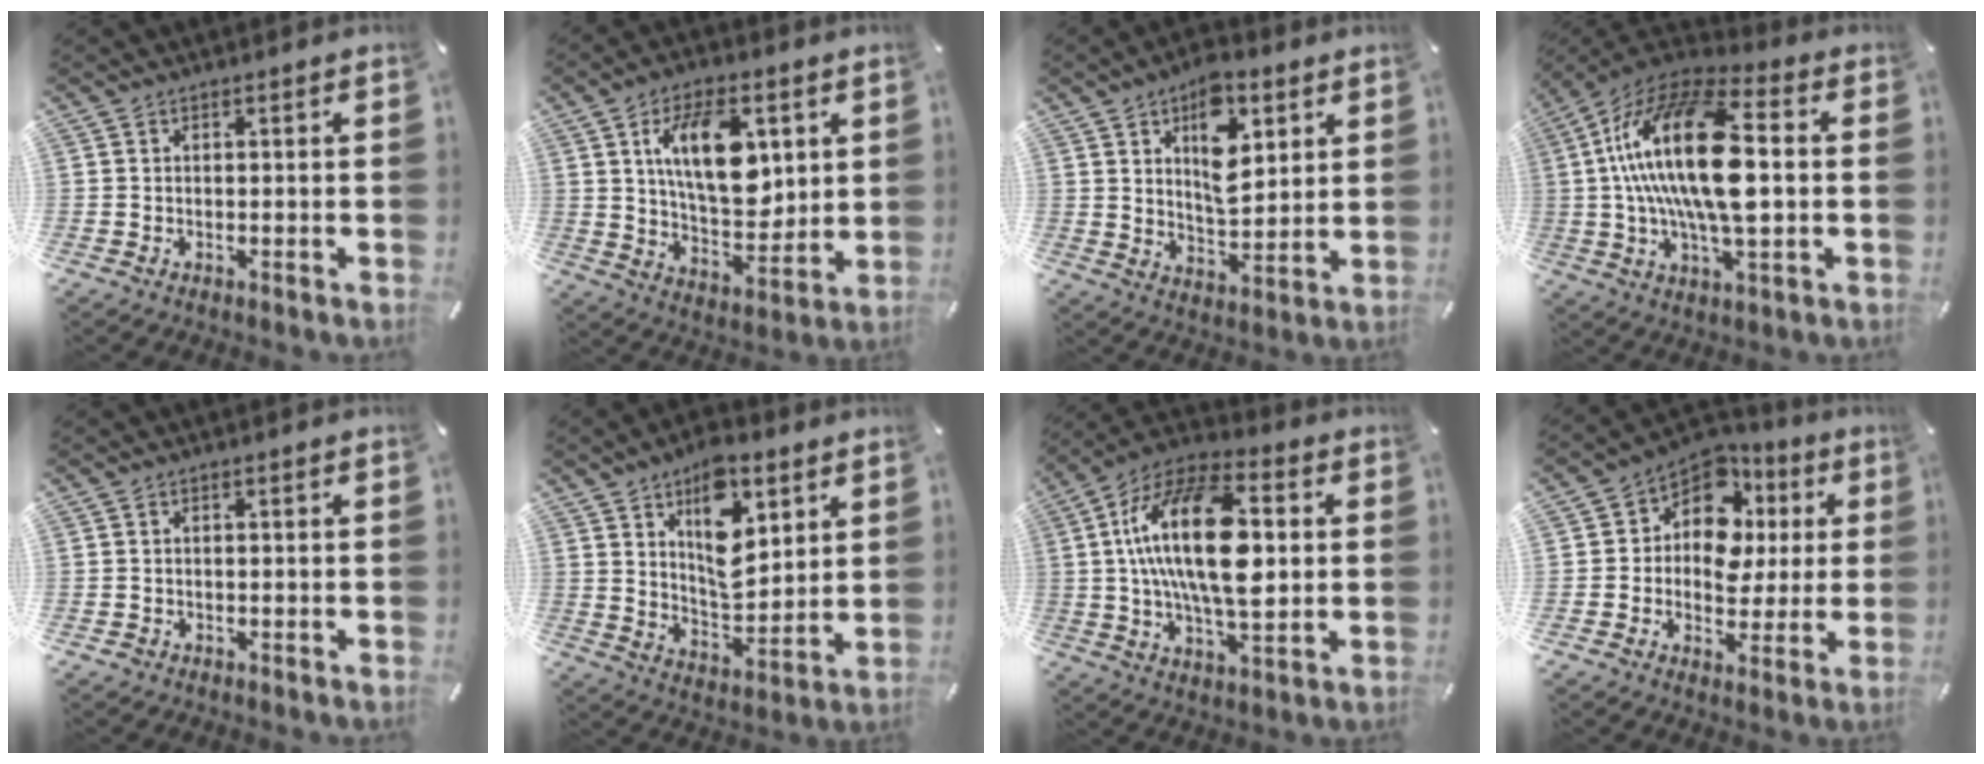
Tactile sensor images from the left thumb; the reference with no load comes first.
{"total": 16.8, "force": [5.3, 9.1, 13.1], "torque": [-0.227, -0.006, 0.088]}
{"total": 13.2, "force": [5.7, 7.5, 9.2], "torque": [-0.132, -0.013, 0.100]}
{"total": 24.1, "force": [1.8, 10.5, 21.6], "torque": [-0.434, -0.003, 0.026]}
{"total": 0.5, "force": [-0.2, 0.5, 0.2], "torque": [-0.004, 0.003, -0.006]}
{"total": 15.1, "force": [7.2, 8.4, 10.3], "torque": [-0.152, -0.022, 0.129]}
{"total": 22.6, "force": [3.0, 11.2, 19.3], "torque": [-0.384, -0.005, 0.038]}
{"total": 11.1, "force": [2.9, 9.1, 5.7], "torque": [-0.087, -0.029, 0.054]}